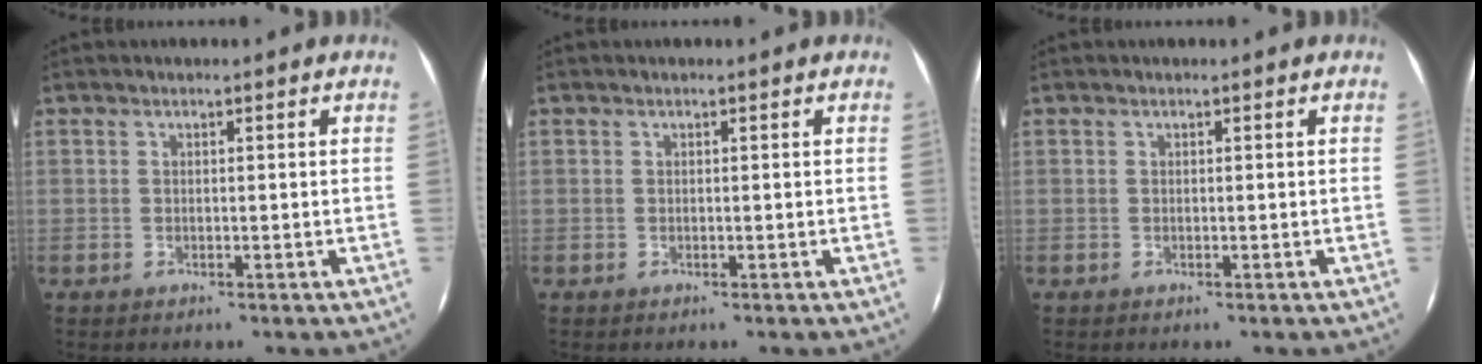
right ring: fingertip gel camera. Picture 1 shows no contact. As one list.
[{"total": 0.0}, {"total": 0.0}]